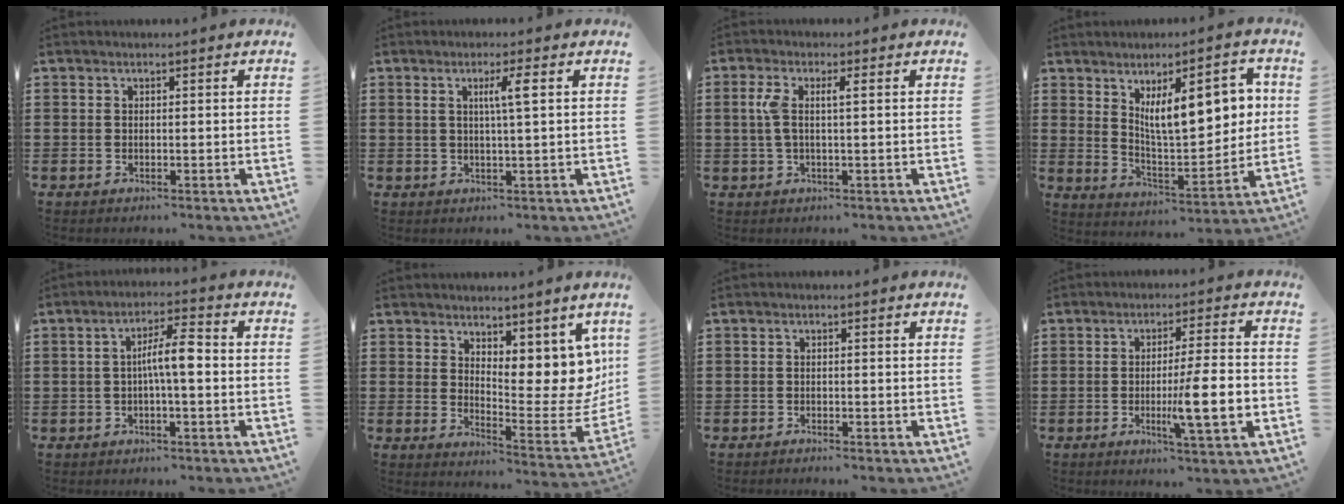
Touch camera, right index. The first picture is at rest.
{"total": 3.6, "force": [0.9, -0.1, 3.4], "torque": [-0.068, 0.000, 0.010]}
{"total": 3.6, "force": [0.3, 0.7, 3.5], "torque": [-0.083, -0.003, -0.002]}
{"total": 12.7, "force": [4.5, 4.7, 10.9], "torque": [-0.170, -0.005, 0.073]}
{"total": 5.7, "force": [-0.4, 1.0, 5.6], "torque": [-0.103, 0.010, -0.011]}
{"total": 8.2, "force": [5.1, 4.4, 4.8], "torque": [-0.061, -0.048, 0.094]}
{"total": 0.8, "force": [-0.8, 0.0, 0.1], "torque": [-0.003, -0.001, -0.016]}
{"total": 9.5, "force": [-2.3, 0.8, 9.2], "torque": [-0.148, -0.014, -0.041]}